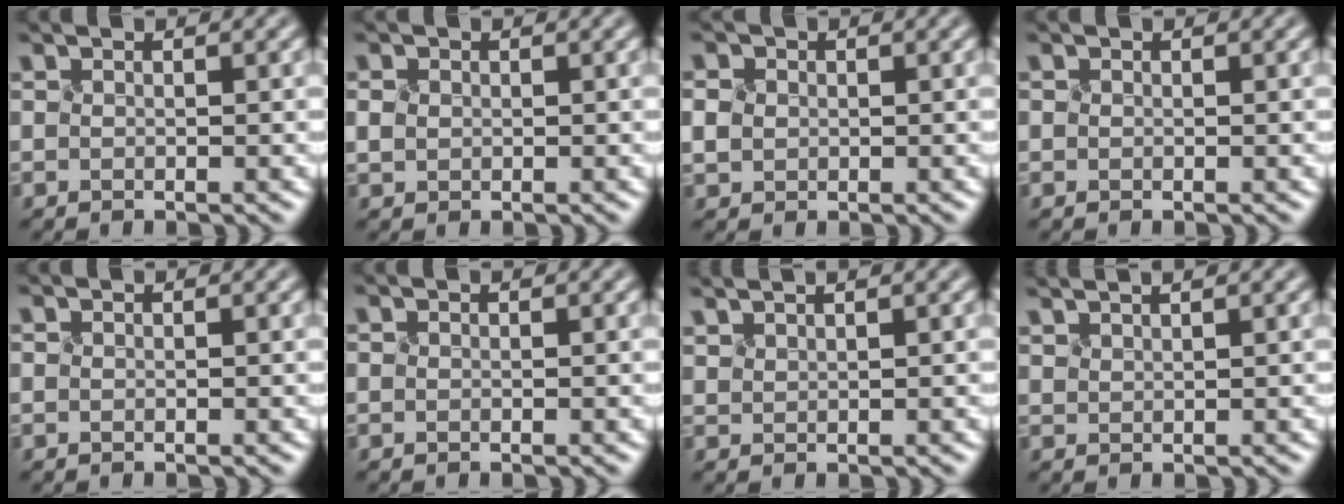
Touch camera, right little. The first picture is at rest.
{"total": 0.9, "force": [0.1, 0.8, 0.4], "torque": [-0.012, -0.001, 0.011]}
{"total": 2.0, "force": [0.3, 1.8, 0.8], "torque": [-0.015, 0.006, 0.005]}
{"total": 0.0}
{"total": 0.0}
{"total": 0.0}
{"total": 1.0, "force": [1.0, 0.0, 0.4], "torque": [-0.010, 0.009, 0.021]}
{"total": 1.3, "force": [1.2, -0.3, 0.4], "torque": [-0.011, 0.008, 0.024]}